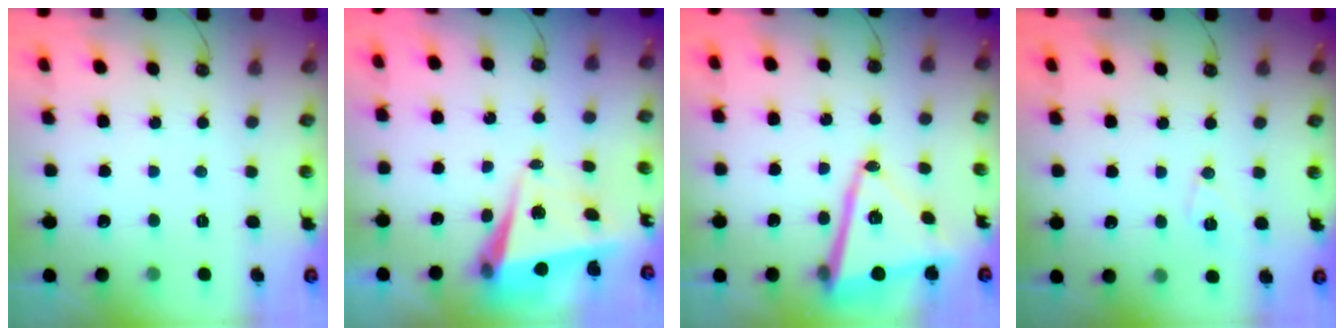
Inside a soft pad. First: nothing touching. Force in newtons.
{"total": 6.0, "press": 5.5, "slide": 2.5}
{"total": 14.3, "press": 14.1, "slide": 2.3}
{"total": 6.3, "press": 6.1, "slide": 1.6}